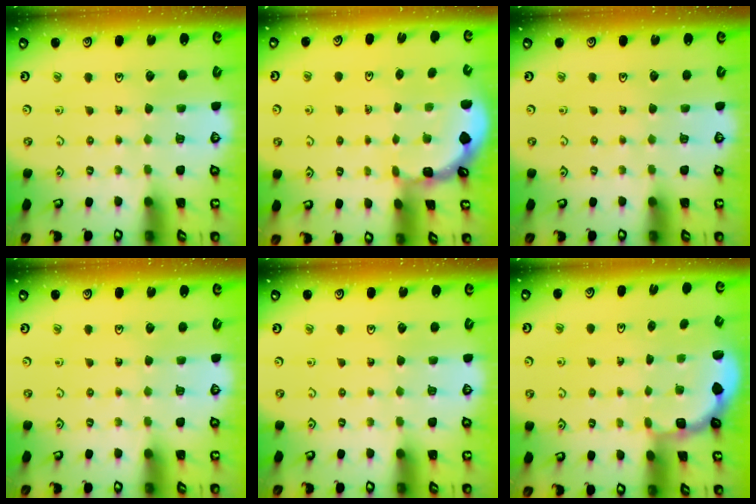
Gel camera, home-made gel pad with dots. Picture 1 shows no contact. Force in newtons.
{"total": 1.6, "press": 1.6, "slide": 0.1}
{"total": 0.0}
{"total": 0.0}
{"total": 0.0}
{"total": 1.8, "press": 1.6, "slide": 0.7}